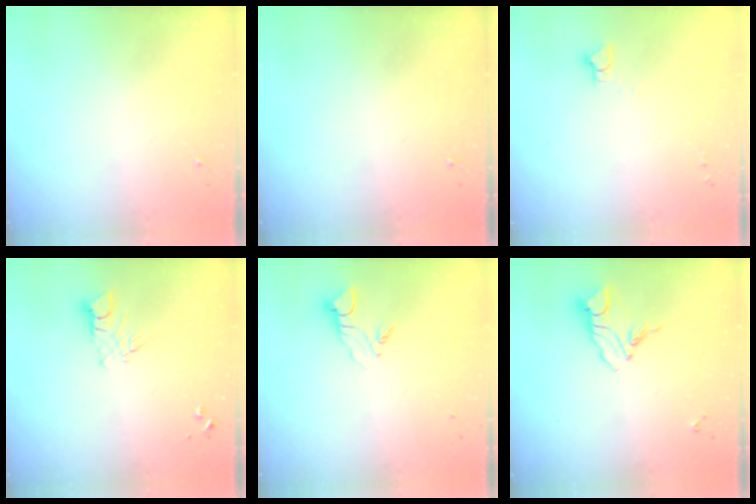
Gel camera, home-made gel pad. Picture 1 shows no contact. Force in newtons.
{"total": 0.0}
{"total": 2.9, "press": 2.9, "slide": 0.2}
{"total": 6.1, "press": 6.0, "slide": 0.6}
{"total": 4.2, "press": 4.2, "slide": 0.1}
{"total": 8.5, "press": 8.4, "slide": 0.9}